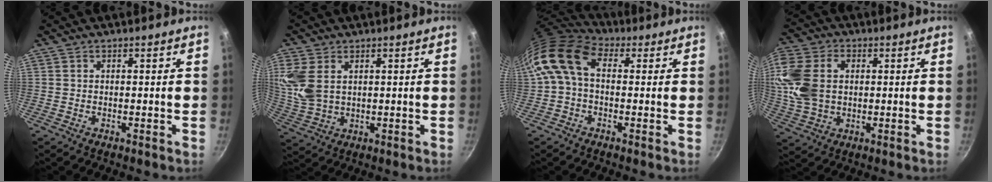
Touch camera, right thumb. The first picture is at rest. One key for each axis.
{"total": 8.9, "fx": 2.8, "fy": 5.7, "fz": 6.3, "tx": -0.133, "ty": -0.007, "tz": 0.066}
{"total": 11.6, "fx": 1.8, "fy": 7.6, "fz": 8.5, "tx": -0.155, "ty": 0.025, "tz": 0.015}
{"total": 13.2, "fx": 1.7, "fy": 9.3, "fz": 9.2, "tx": -0.180, "ty": 0.006, "tz": 0.033}